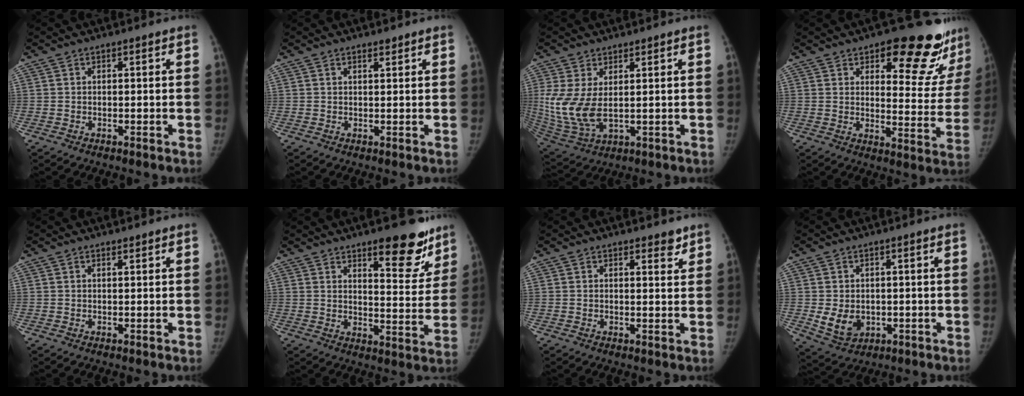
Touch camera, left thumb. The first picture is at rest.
{"total": 1.0, "force": [0.8, 0.3, 0.5], "torque": [-0.007, -0.007, 0.014]}
{"total": 10.6, "force": [1.3, 5.7, 8.8], "torque": [-0.199, -0.012, 0.042]}
{"total": 20.0, "force": [14.2, 8.1, 11.5], "torque": [-0.083, -0.091, 0.169]}
{"total": 0.5, "force": [0.4, 0.1, 0.3], "torque": [-0.007, -0.003, 0.006]}
{"total": 13.0, "force": [8.8, 4.4, 8.4], "torque": [-0.058, -0.061, 0.124]}
{"total": 2.1, "force": [1.6, 0.8, 1.0], "torque": [0.003, -0.012, 0.021]}
{"total": 6.3, "force": [-0.8, 5.0, 3.8], "torque": [-0.047, -0.006, 0.003]}